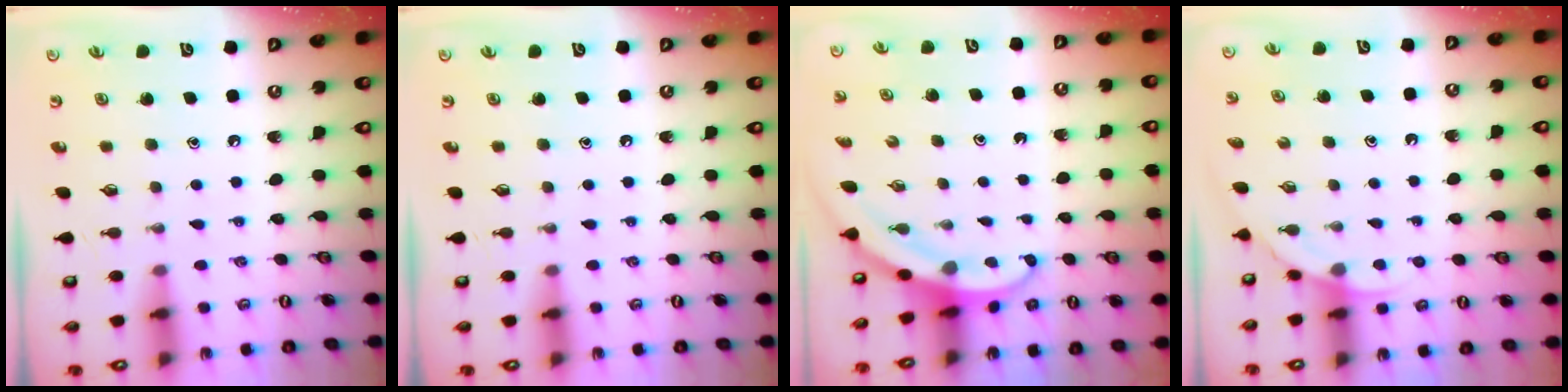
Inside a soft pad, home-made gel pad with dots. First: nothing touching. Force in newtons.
{"total": 0.0}
{"total": 3.2, "press": 3.2, "slide": 0.1}
{"total": 2.5, "press": 2.5, "slide": 0.2}